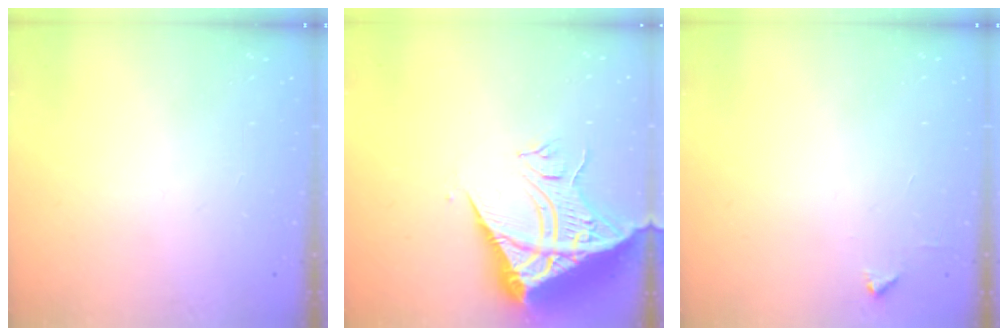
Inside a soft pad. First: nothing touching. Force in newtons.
{"total": 14.7, "press": 14.6, "slide": 1.5}
{"total": 2.1, "press": 2.1, "slide": 0.3}